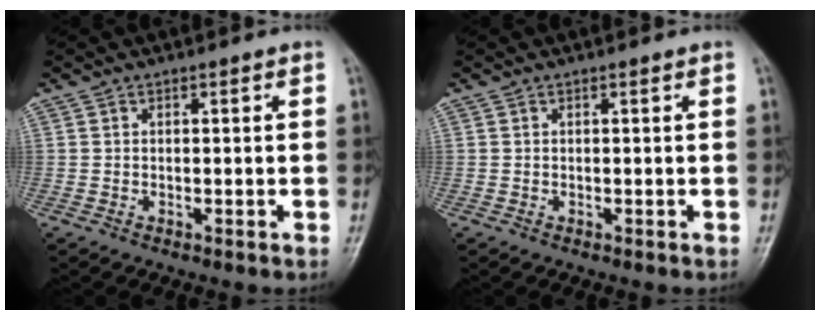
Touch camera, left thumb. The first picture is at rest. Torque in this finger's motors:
{"motor_torque": [0.00, 0.00, 0.00, 0.00, 0.00]}